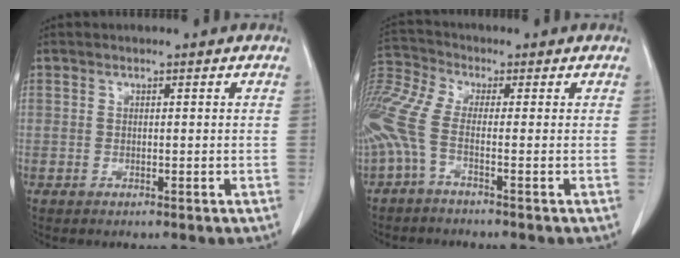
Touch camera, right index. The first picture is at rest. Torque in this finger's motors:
{"motor_torque": [2.00, -0.14, 1.02, 0.21]}